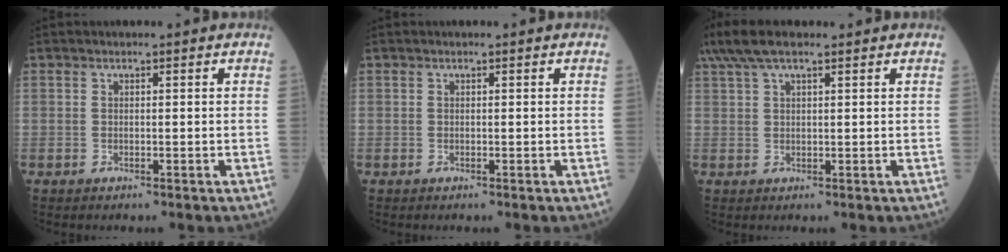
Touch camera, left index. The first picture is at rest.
{"total": 0.0}
{"total": 6.6, "force": [4.9, 1.6, 4.2], "torque": [-0.094, 0.038, 0.095]}